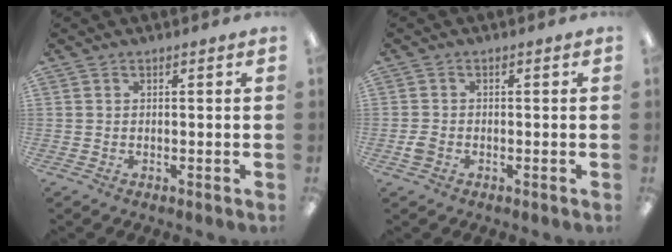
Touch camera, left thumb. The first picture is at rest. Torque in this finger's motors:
{"motor_torque": [-0.22, 0.28, -0.13, 0.12, 0.00]}